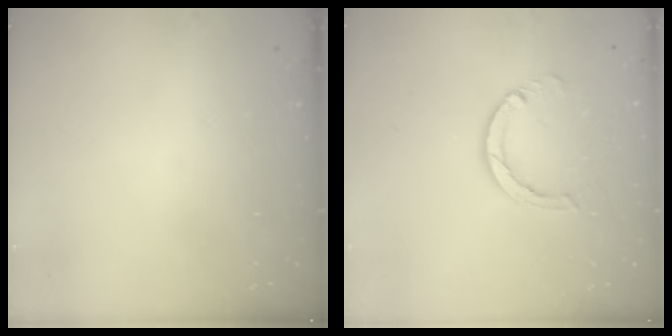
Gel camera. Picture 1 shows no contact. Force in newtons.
{"total": 5.2, "press": 5.2, "slide": 0.4}